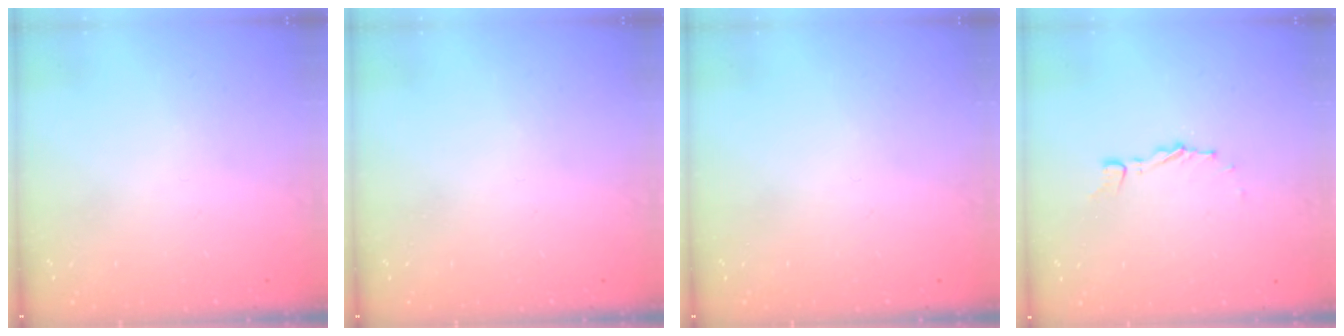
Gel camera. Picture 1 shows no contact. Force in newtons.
{"total": 0.0}
{"total": 0.0}
{"total": 3.3, "press": 3.3, "slide": 0.4}